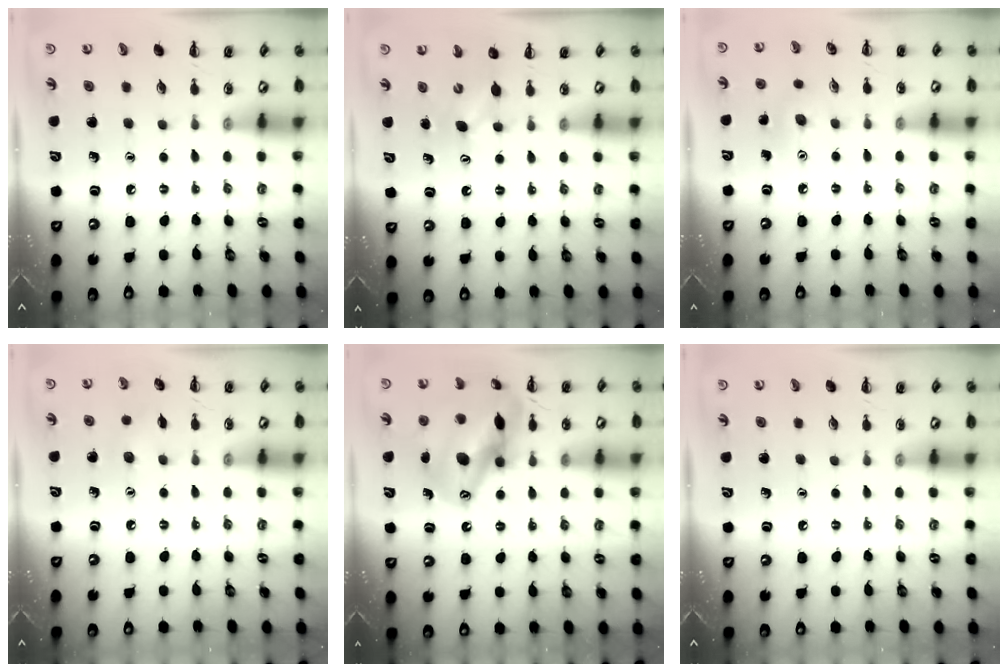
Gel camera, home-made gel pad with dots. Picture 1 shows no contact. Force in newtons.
{"total": 3.4, "press": 3.3, "slide": 0.9}
{"total": 5.1, "press": 4.9, "slide": 1.4}
{"total": 4.4, "press": 4.3, "slide": 1.0}
{"total": 15.6, "press": 15.0, "slide": 4.1}
{"total": 0.0}